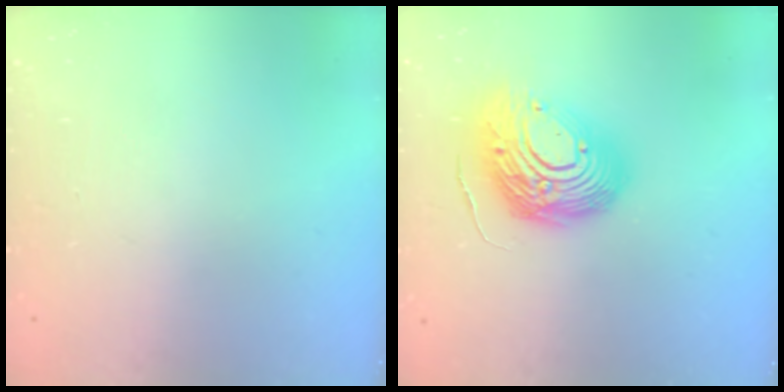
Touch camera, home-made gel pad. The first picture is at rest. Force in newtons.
{"total": 17.1, "press": 16.9, "slide": 2.7}